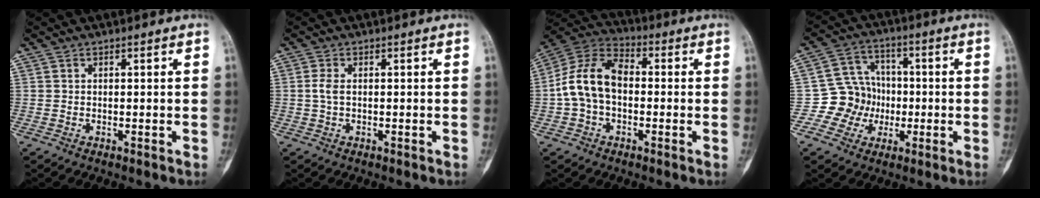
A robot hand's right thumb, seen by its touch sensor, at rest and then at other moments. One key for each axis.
{"total": 2.0, "fx": 0.1, "fy": 1.1, "fz": 1.7, "tx": -0.043, "ty": 0.003, "tz": -0.001}
{"total": 12.3, "fx": -0.7, "fy": 8.2, "fz": 9.1, "tx": -0.168, "ty": 0.038, "tz": -0.024}
{"total": 9.8, "fx": -1.9, "fy": 9.2, "fz": 2.7, "tx": 0.008, "ty": 0.025, "tz": -0.041}